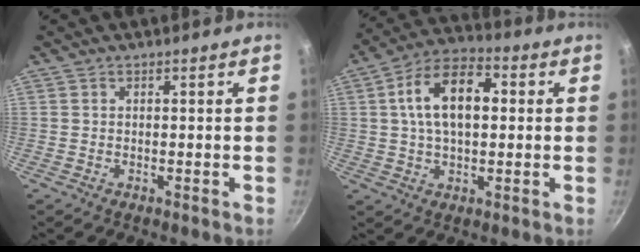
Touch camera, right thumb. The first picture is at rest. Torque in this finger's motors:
{"motor_torque": [0.55, 3.20, 1.67, 0.12, 0.27]}